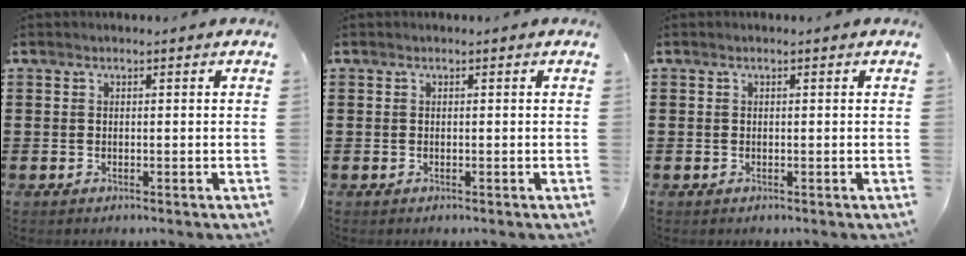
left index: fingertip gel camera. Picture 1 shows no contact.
{"total": 0.0}
{"total": 0.0}